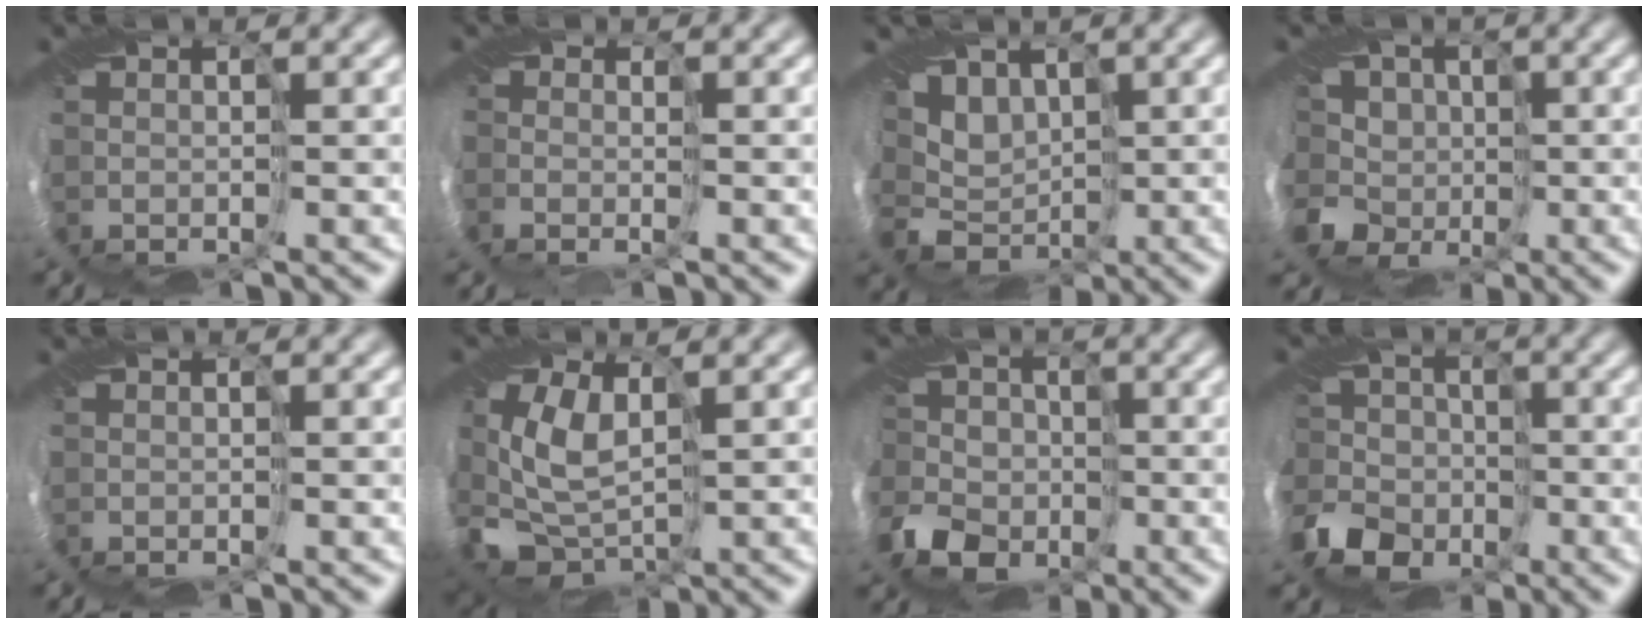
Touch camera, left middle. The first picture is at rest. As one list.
[{"total": 2.1, "force": [-1.2, 1.5, 0.6], "torque": [-0.010, -0.018, -0.022]}, {"total": 5.7, "force": [0.0, 5.0, 2.9], "torque": [-0.038, 0.001, -0.011]}, {"total": 7.7, "force": [0.6, 6.9, 3.3], "torque": [-0.086, 0.025, -0.038]}, {"total": 0.0}, {"total": 4.6, "force": [0.0, 2.6, 3.8], "torque": [-0.095, 0.000, -0.008]}, {"total": 7.3, "force": [-3.3, 6.0, 2.6], "torque": [-0.055, -0.008, -0.085]}, {"total": 7.9, "force": [-4.1, 6.2, 2.7], "torque": [-0.051, -0.014, -0.093]}]